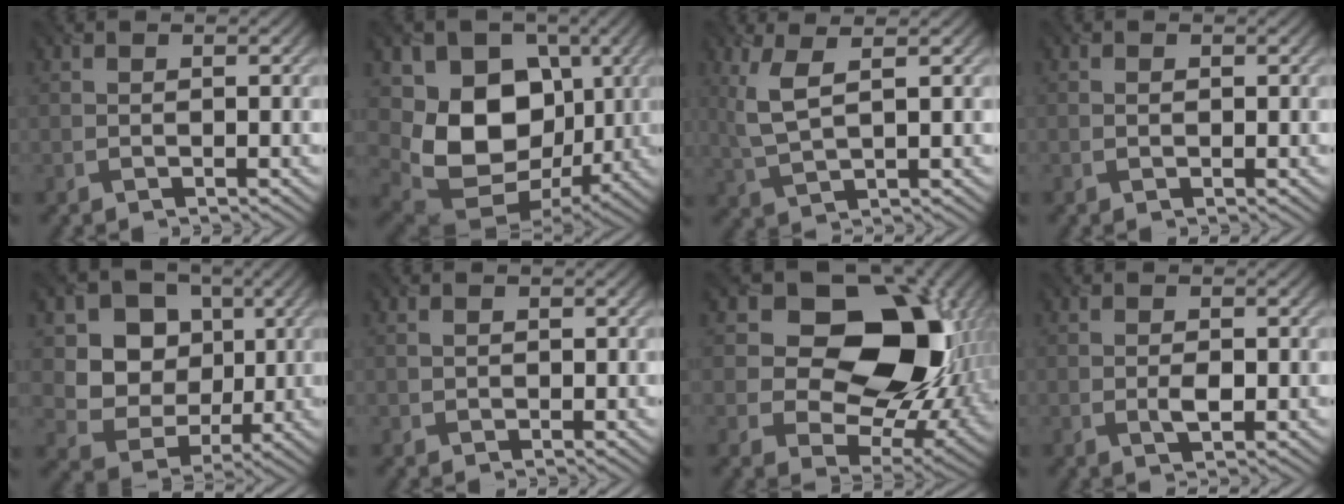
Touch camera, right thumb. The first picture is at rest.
{"total": 13.4, "force": [0.7, 10.4, 8.5], "torque": [-0.161, -0.029, 0.014]}
{"total": 4.9, "force": [2.0, 1.4, 4.2], "torque": [-0.106, 0.001, 0.047]}
{"total": 0.6, "force": [0.1, 0.4, 0.5], "torque": [-0.009, -0.001, 0.001]}
{"total": 9.9, "force": [2.5, 8.6, 4.3], "torque": [-0.106, -0.004, 0.055]}
{"total": 0.8, "force": [0.2, 0.7, 0.4], "torque": [-0.009, -0.002, 0.003]}
{"total": 17.9, "force": [3.7, 12.6, 12.2], "torque": [-0.186, -0.003, 0.079]}
{"total": 2.1, "force": [-0.4, 1.0, 1.9], "torque": [-0.035, -0.001, -0.007]}